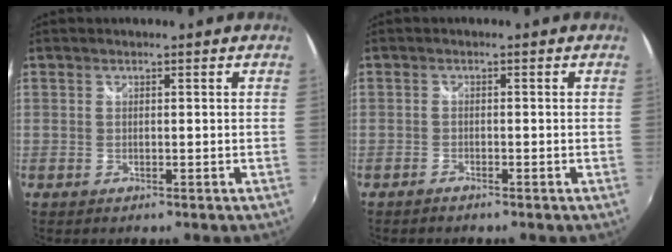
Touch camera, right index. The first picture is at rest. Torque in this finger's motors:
{"motor_torque": [0.00, -0.03, 0.08, 0.01]}